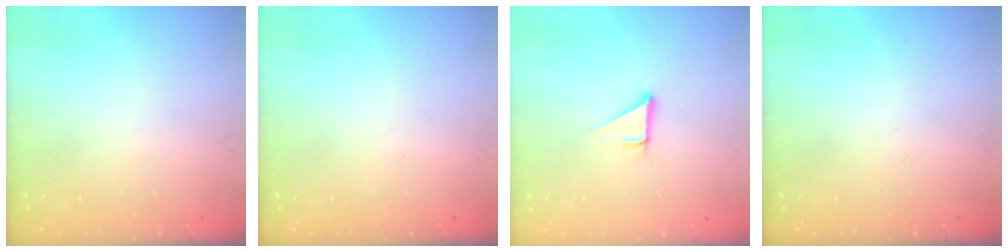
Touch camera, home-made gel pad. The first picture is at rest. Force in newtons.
{"total": 0.0}
{"total": 2.9, "press": 2.8, "slide": 0.2}
{"total": 0.0}